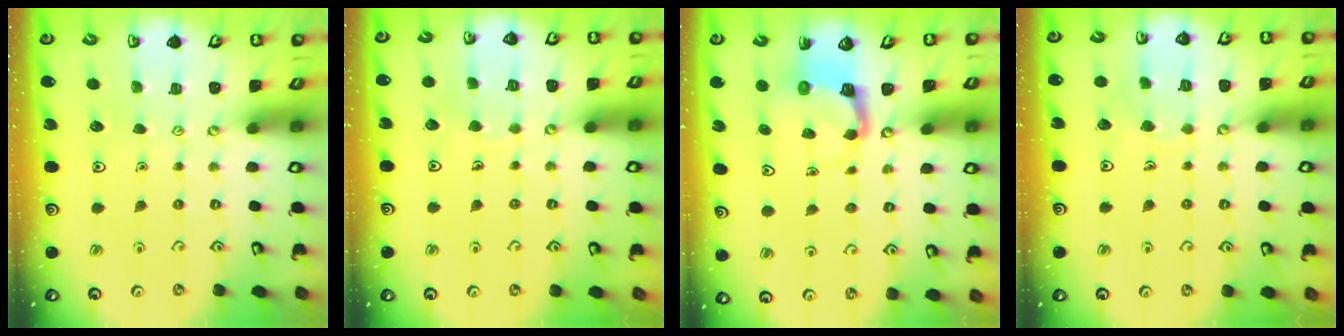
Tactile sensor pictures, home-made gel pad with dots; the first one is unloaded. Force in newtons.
{"total": 3.9, "press": 3.9, "slide": 0.3}
{"total": 4.4, "press": 4.4, "slide": 0.2}
{"total": 5.1, "press": 5.1, "slide": 0.3}